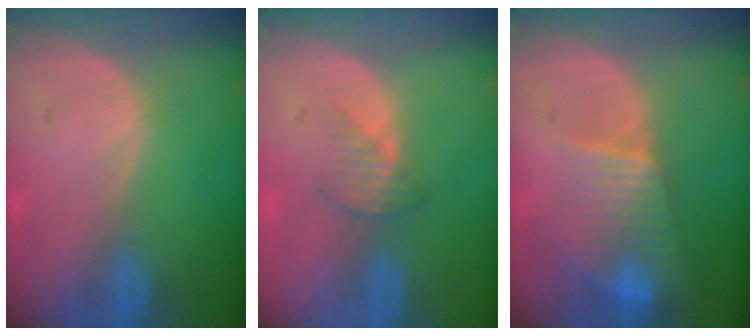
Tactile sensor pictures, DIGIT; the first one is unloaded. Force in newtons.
{"total": 2.5, "press": 2.5, "slide": 0.3}
{"total": 8.0, "press": 6.9, "slide": 4.1}